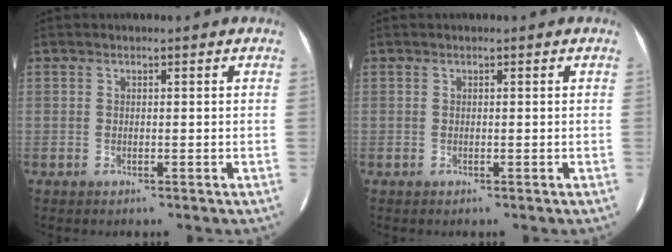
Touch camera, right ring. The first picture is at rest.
{"total": 0.0}